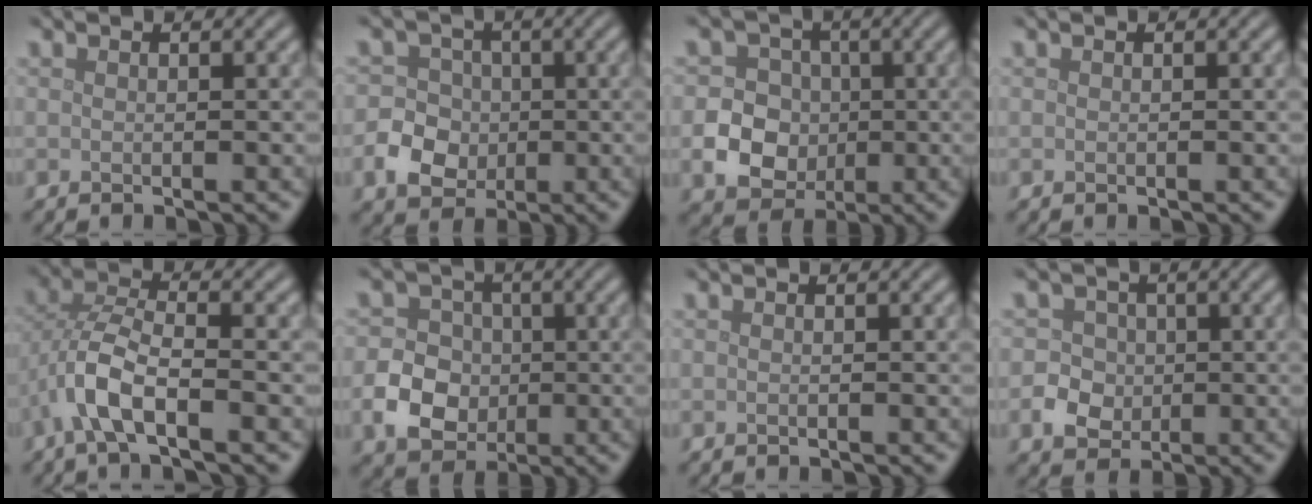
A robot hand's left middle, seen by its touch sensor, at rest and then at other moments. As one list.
[{"total": 4.9, "force": [-1.2, 4.3, 1.9], "torque": [-0.011, 0.003, -0.041]}, {"total": 8.7, "force": [-1.6, 8.2, 2.7], "torque": [-0.047, -0.006, -0.050]}, {"total": 0.0}, {"total": 5.5, "force": [-2.2, 2.1, 4.6], "torque": [-0.098, 0.006, -0.051]}, {"total": 5.4, "force": [-1.3, 4.6, 2.6], "torque": [-0.044, 0.002, -0.034]}, {"total": 0.0}, {"total": 3.5, "force": [-0.6, 3.2, 1.1], "torque": [0.002, 0.003, -0.021]}]